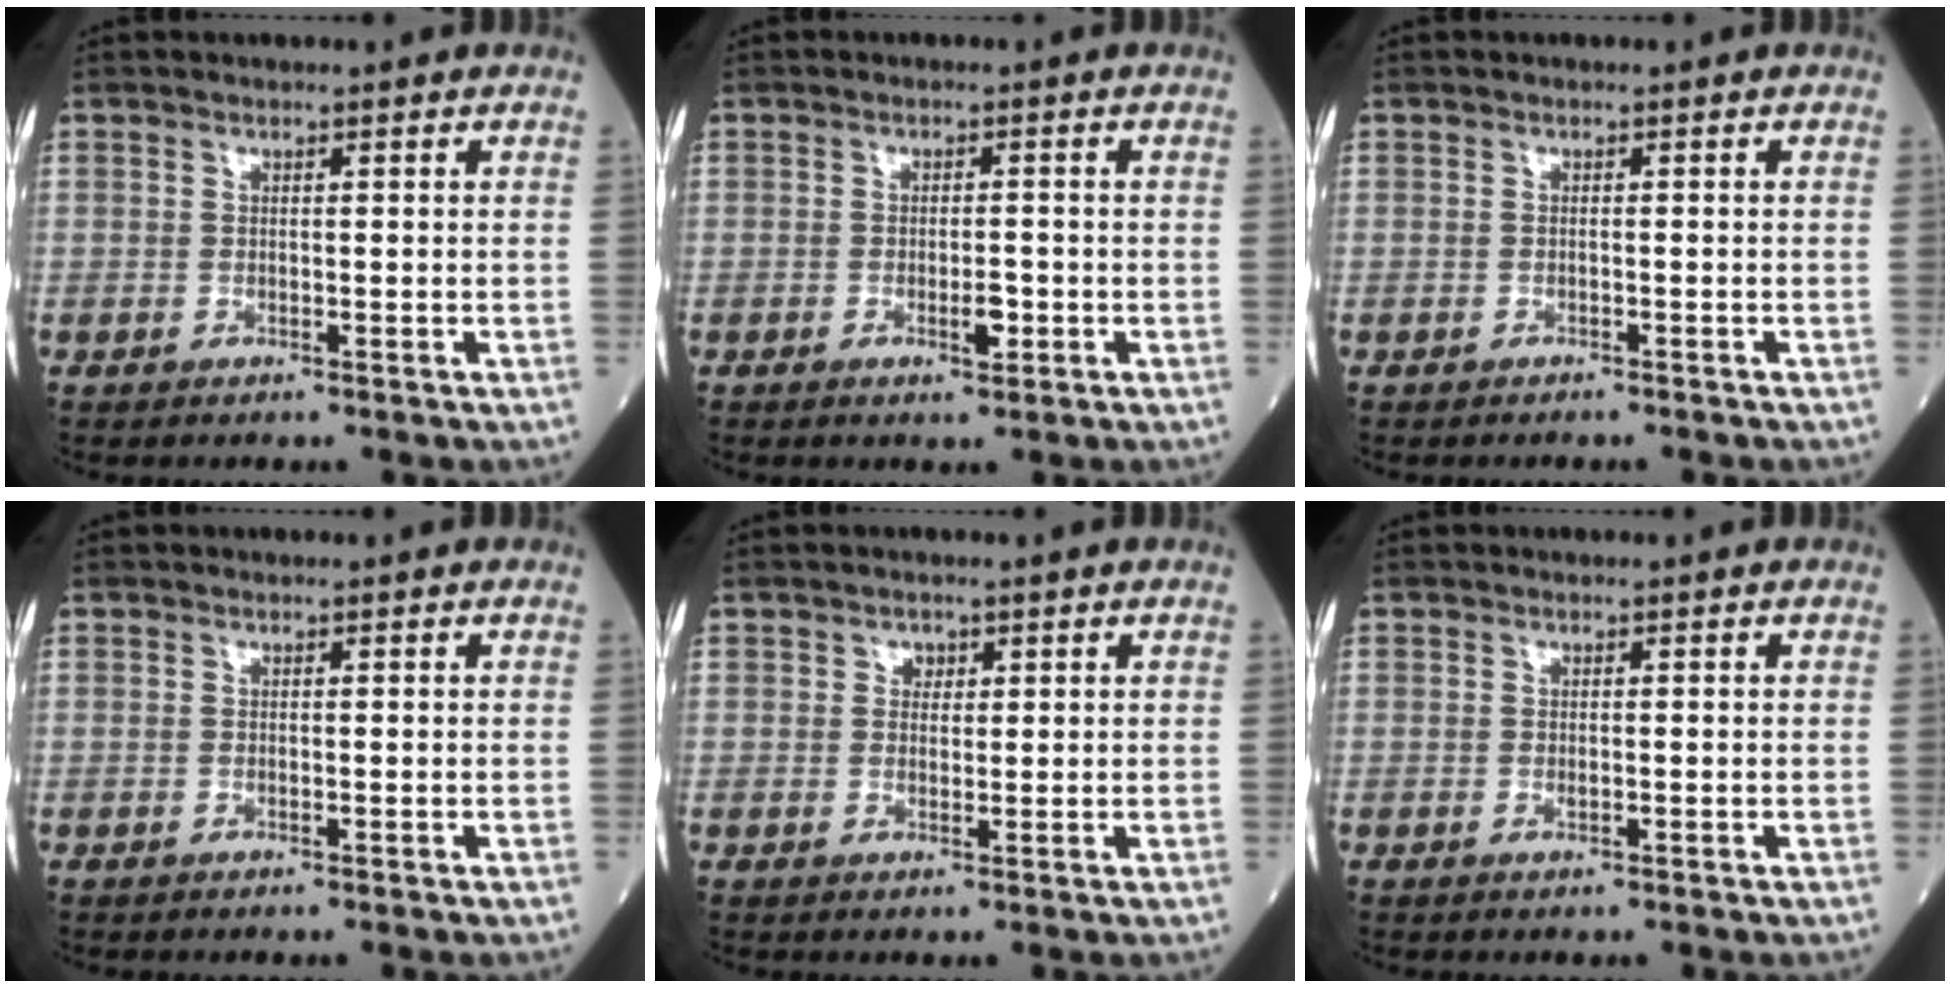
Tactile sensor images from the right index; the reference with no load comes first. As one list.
[{"total": 2.6, "force": [-0.9, 0.8, 2.3], "torque": [-0.037, 0.000, -0.011]}, {"total": 1.4, "force": [-1.3, 0.1, 0.6], "torque": [-0.012, -0.001, -0.015]}, {"total": 0.0}, {"total": 1.5, "force": [0.7, 1.2, 0.6], "torque": [-0.003, 0.000, 0.007]}, {"total": 0.7, "force": [-0.2, 0.3, 0.7], "torque": [-0.014, -0.002, -0.001]}]